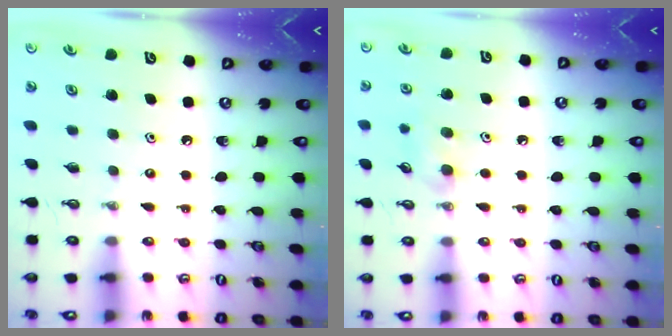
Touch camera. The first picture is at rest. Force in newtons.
{"total": 7.3, "press": 7.2, "slide": 1.2}